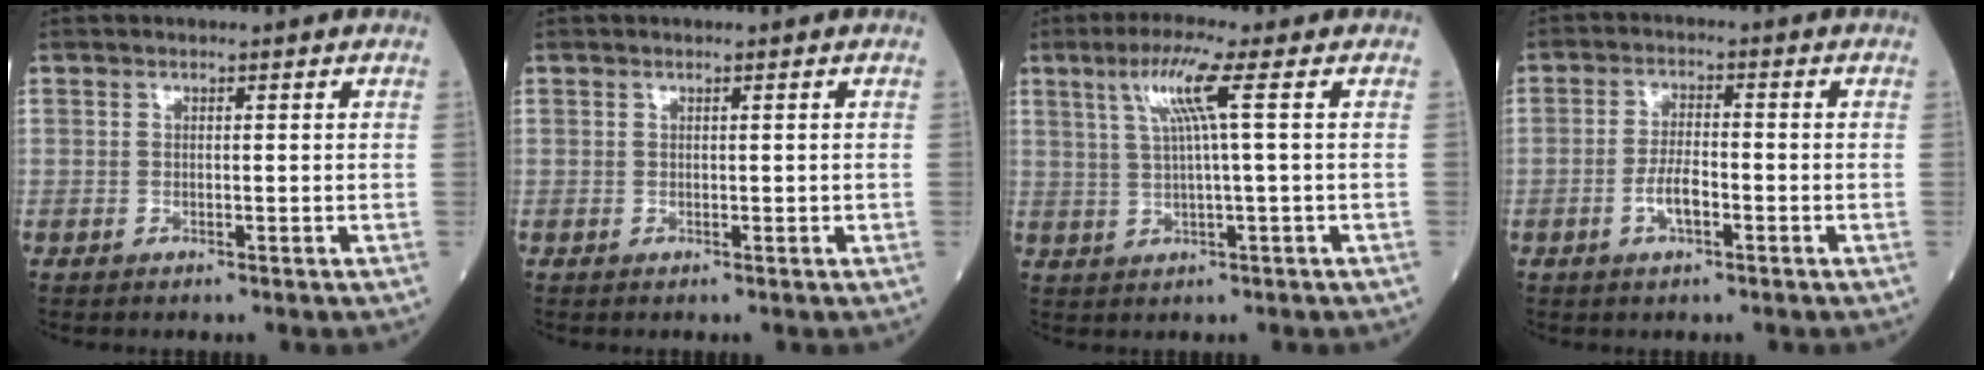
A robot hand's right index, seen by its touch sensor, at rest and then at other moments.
{"total": 0.0}
{"total": 6.0, "force": [2.1, -1.2, 5.5], "torque": [-0.110, 0.009, 0.043]}
{"total": 4.2, "force": [-1.6, 1.3, 3.7], "torque": [-0.071, 0.005, -0.030]}